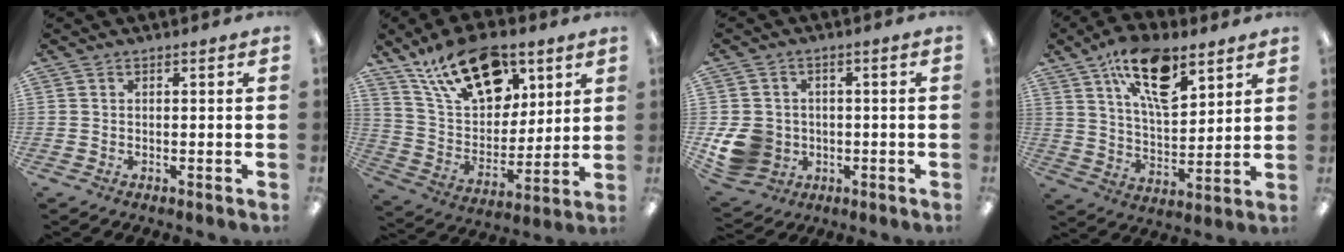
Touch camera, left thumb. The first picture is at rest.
{"total": 20.4, "force": [12.8, 11.0, 11.5], "torque": [-0.190, -0.056, 0.226]}
{"total": 10.0, "force": [-1.6, 8.9, 4.2], "torque": [-0.100, 0.015, -0.024]}
{"total": 16.9, "force": [10.0, 7.5, 11.3], "torque": [-0.179, -0.041, 0.169]}